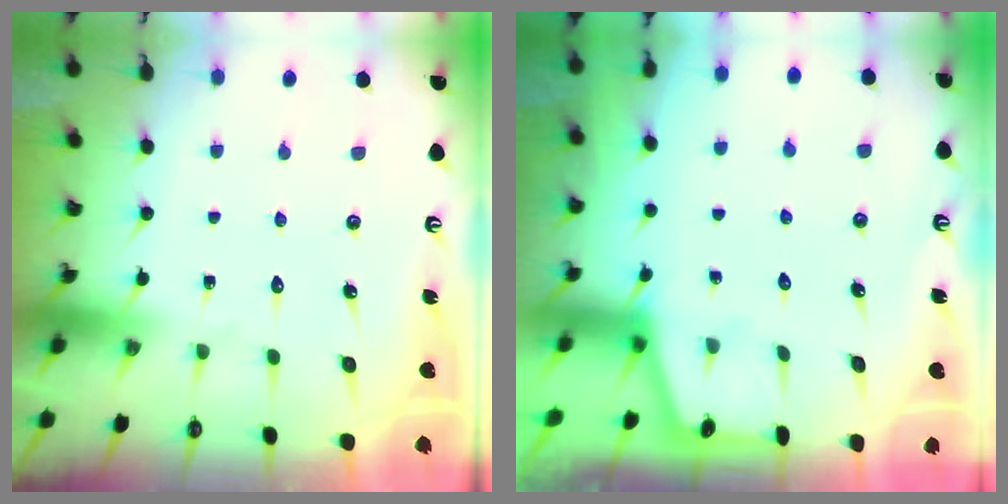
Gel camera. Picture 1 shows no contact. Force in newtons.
{"total": 1.0, "press": 1.0, "slide": 0.2}